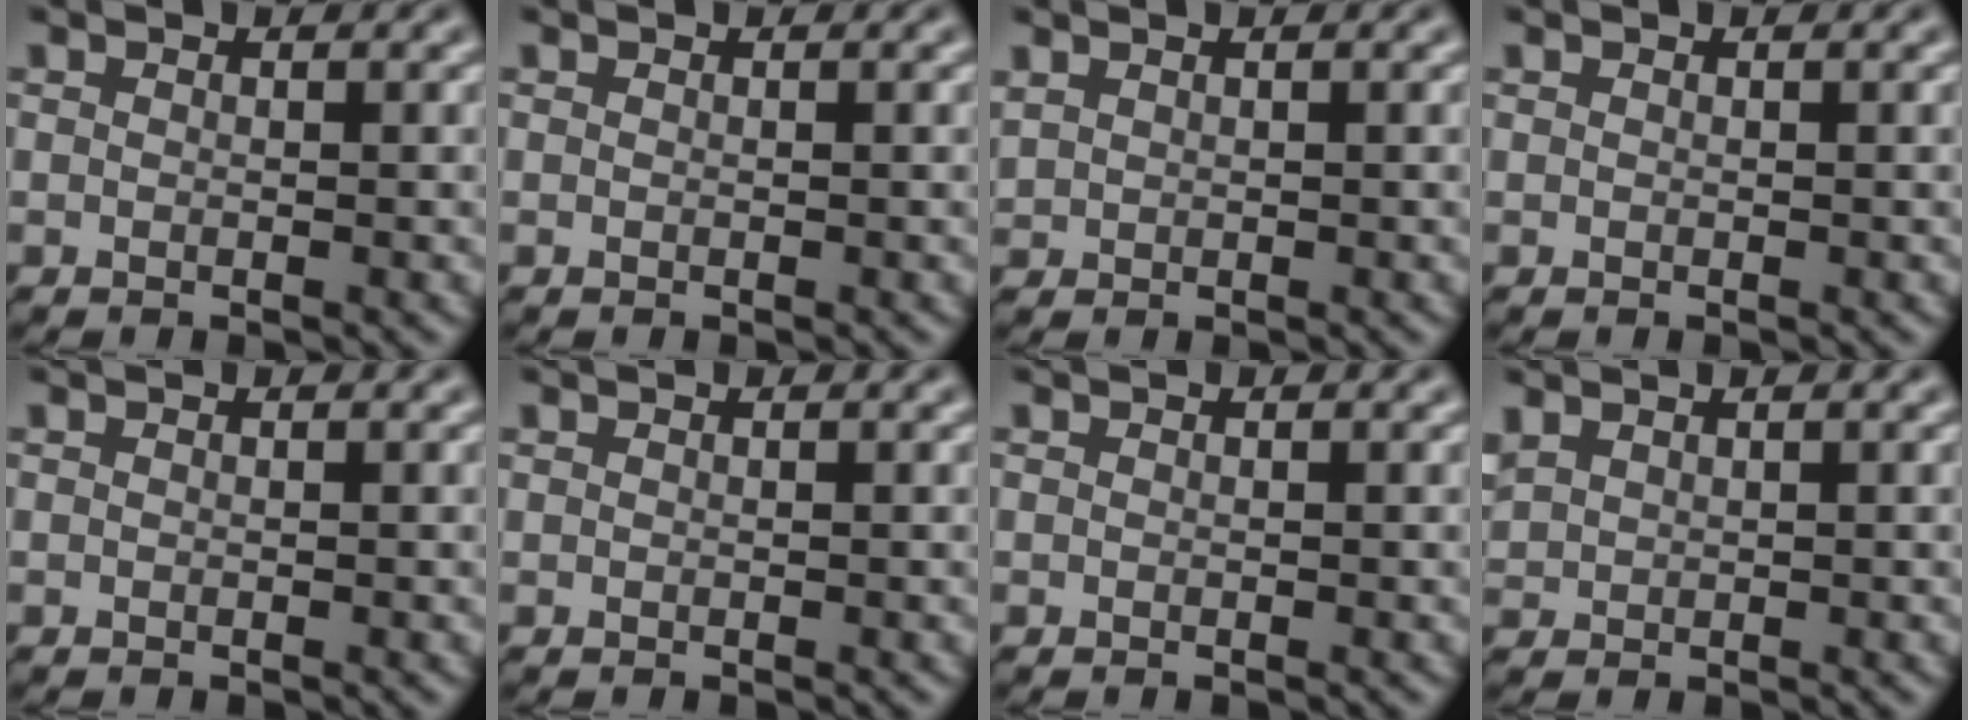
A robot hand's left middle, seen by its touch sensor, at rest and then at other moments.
{"total": 0.0}
{"total": 0.8, "force": [0.6, 0.4, 0.2], "torque": [-0.009, 0.001, 0.018]}
{"total": 0.0}
{"total": 0.0}
{"total": 0.0}
{"total": 0.0}
{"total": 1.4, "force": [1.0, 0.8, 0.6], "torque": [-0.018, 0.005, 0.027]}